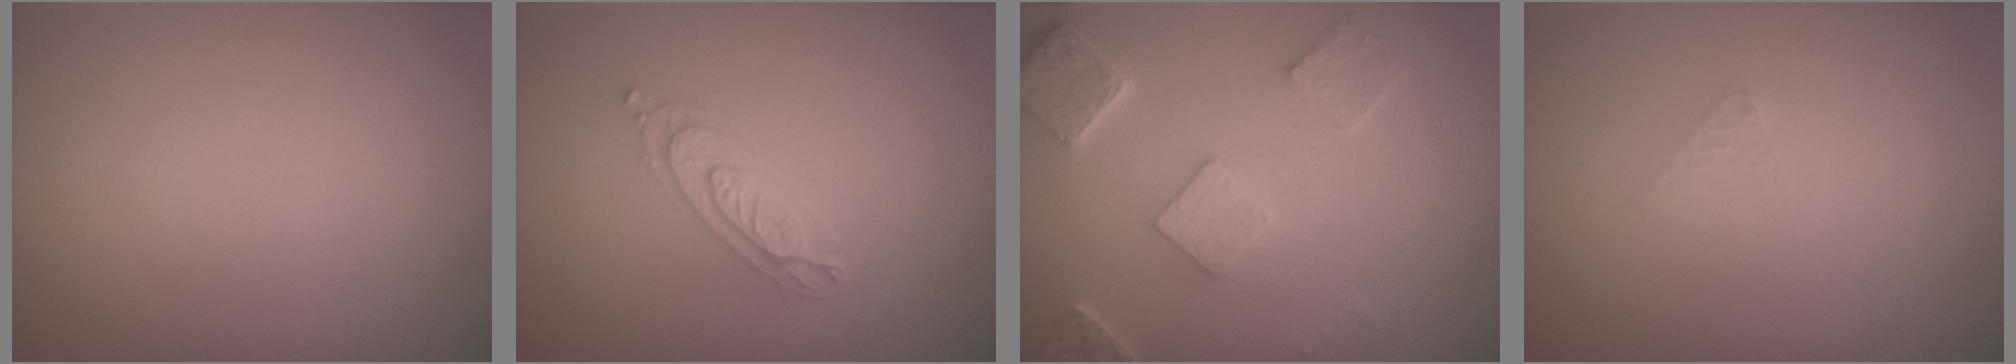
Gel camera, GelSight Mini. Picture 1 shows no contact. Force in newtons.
{"total": 2.2, "press": 2.2, "slide": 0.3}
{"total": 5.1, "press": 3.9, "slide": 3.2}
{"total": 0.8, "press": 0.8, "slide": 0.1}